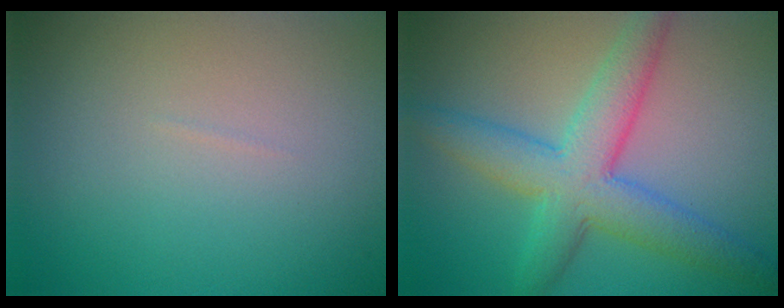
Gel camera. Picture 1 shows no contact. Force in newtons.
{"total": 6.3, "press": 6.3, "slide": 0.0}